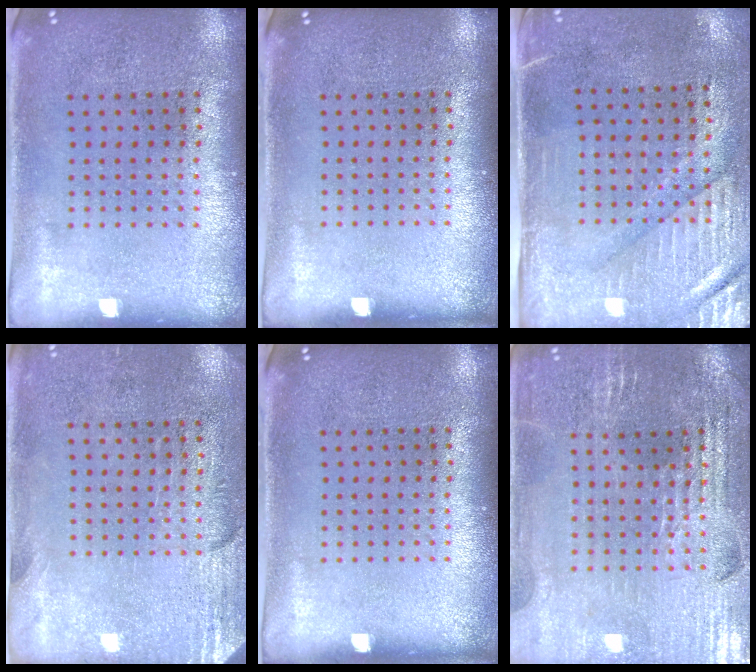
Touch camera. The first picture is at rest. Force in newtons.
{"total": 0.0}
{"total": 3.1, "press": 2.6, "slide": 1.6}
{"total": 2.8, "press": 2.4, "slide": 1.4}
{"total": 0.0}
{"total": 2.8, "press": 2.8, "slide": 0.5}